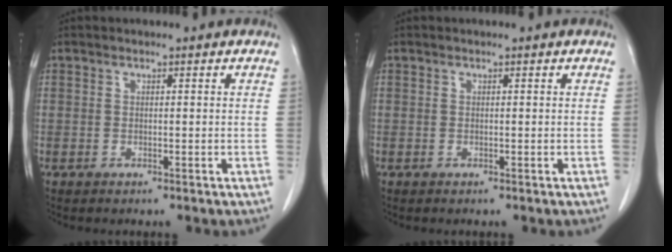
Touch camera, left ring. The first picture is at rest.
{"total": 0.0}